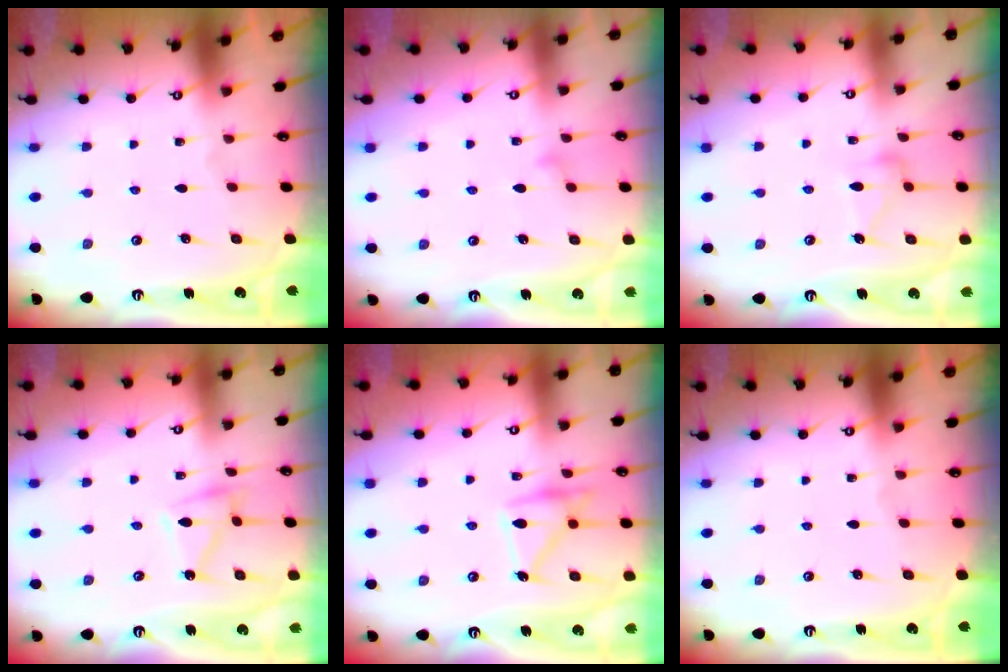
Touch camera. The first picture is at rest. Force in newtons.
{"total": 6.6, "press": 6.6, "slide": 0.4}
{"total": 11.1, "press": 11.1, "slide": 0.3}
{"total": 7.3, "press": 7.2, "slide": 0.4}
{"total": 16.1, "press": 16.0, "slide": 1.1}
{"total": 0.0}